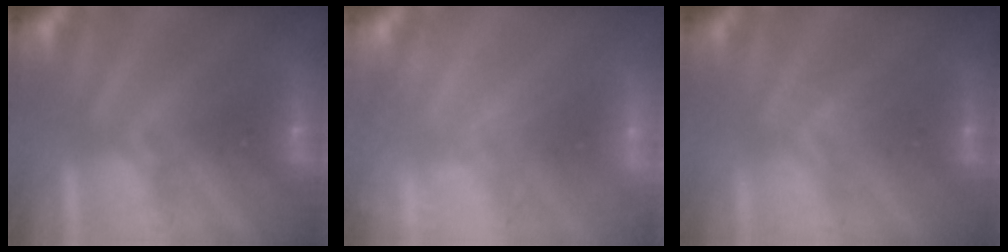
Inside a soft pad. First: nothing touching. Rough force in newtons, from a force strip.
{"total": 1.7}
{"total": 1.2}